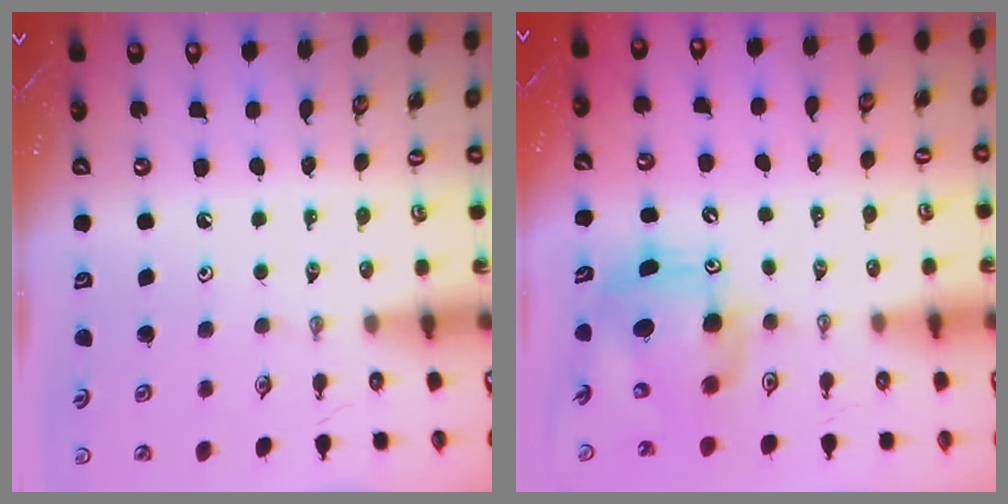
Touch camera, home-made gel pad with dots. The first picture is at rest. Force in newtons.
{"total": 8.6, "press": 8.3, "slide": 2.1}